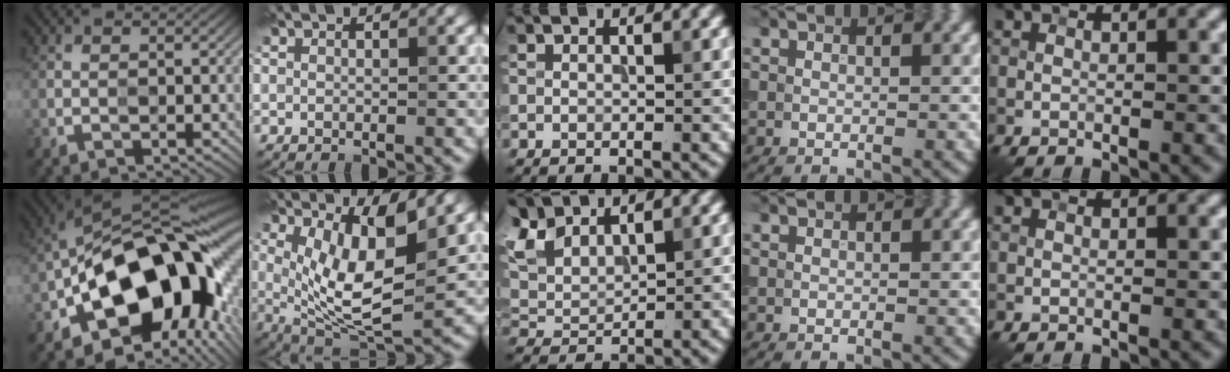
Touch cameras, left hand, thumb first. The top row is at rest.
{"thumb": {"total": 18.3, "force": [-5.6, 10.8, 13.6], "torque": [-0.191, 0.004, -0.093]}, "index": {"total": 7.4, "force": [2.1, 2.2, 6.7], "torque": [-0.129, -0.017, 0.043]}, "middle": {"total": 5.7, "force": [4.5, 2.4, 2.6], "torque": [-0.076, 0.022, 0.085]}}